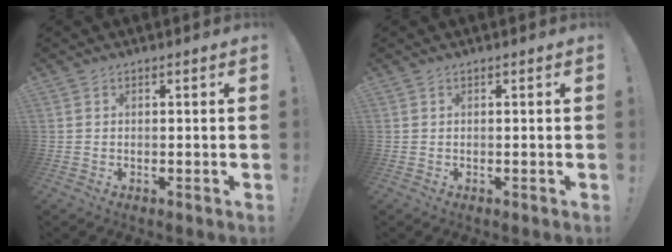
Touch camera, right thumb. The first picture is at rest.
{"total": 0.0}